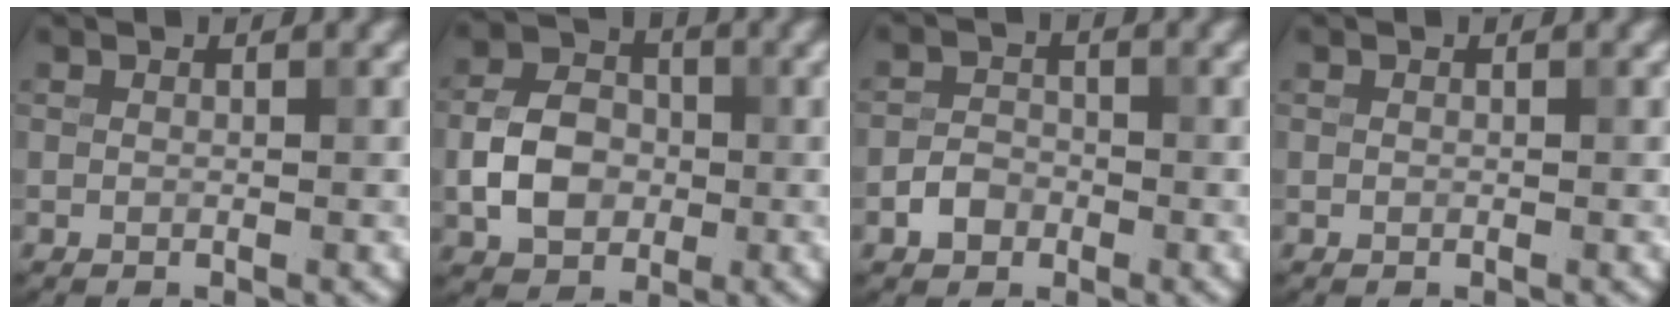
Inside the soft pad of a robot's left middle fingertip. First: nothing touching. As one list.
[{"total": 5.2, "force": [-1.0, 4.0, 3.1], "torque": [-0.059, 0.004, -0.021]}, {"total": 2.1, "force": [-1.1, 1.6, 0.9], "torque": [-0.011, 0.004, -0.025]}, {"total": 0.0}]